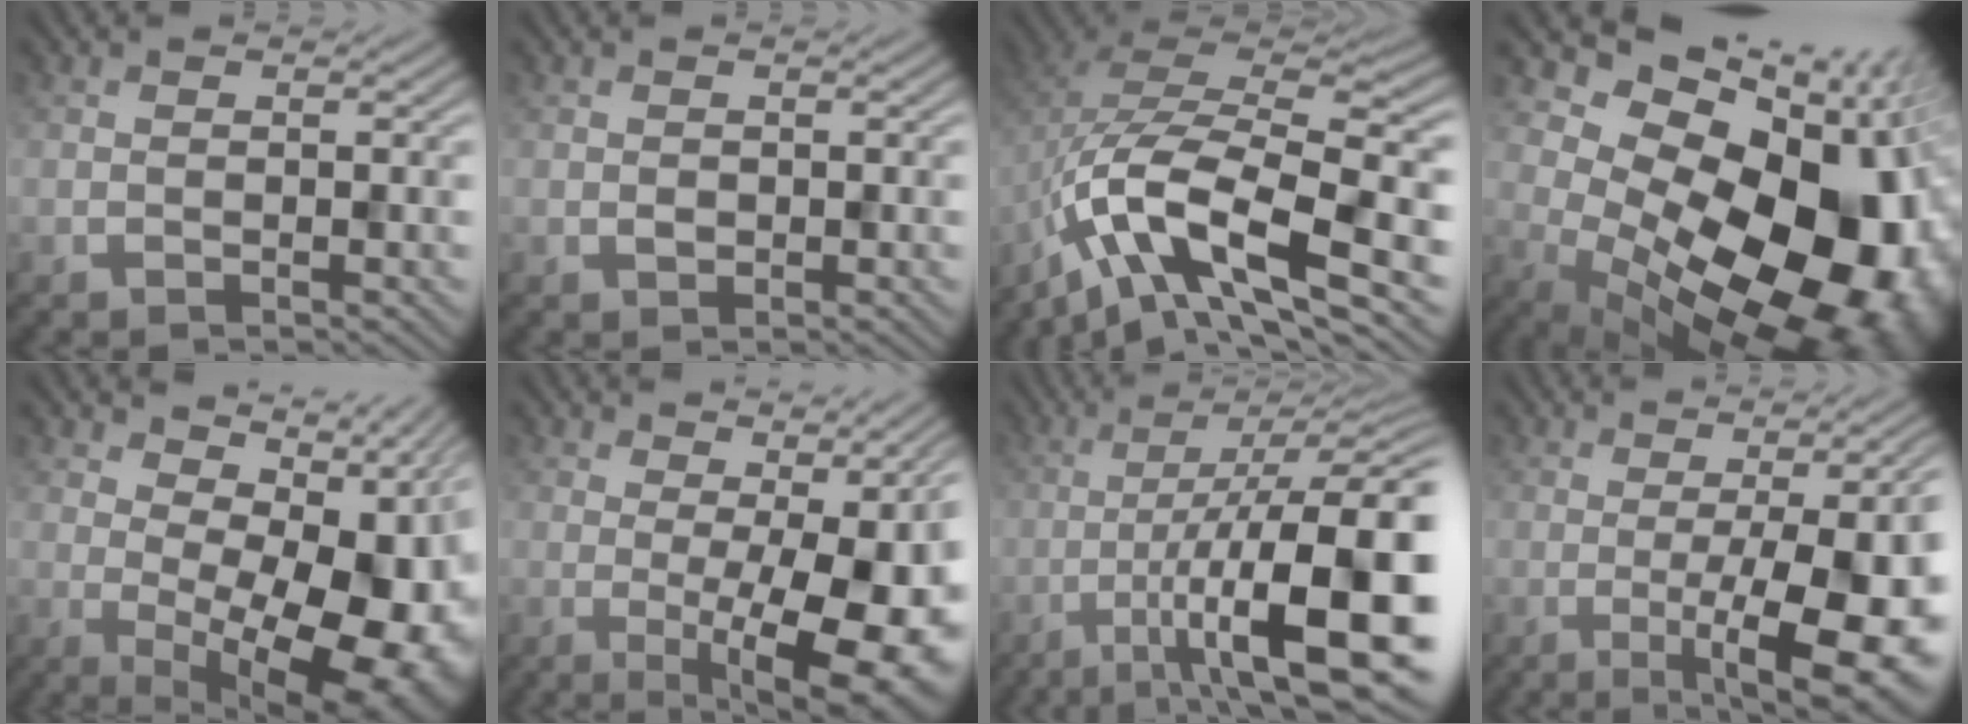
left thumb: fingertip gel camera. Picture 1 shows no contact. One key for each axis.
{"total": 0.8, "fx": 0.0, "fy": 0.7, "fz": 0.4, "tx": -0.009, "ty": -0.004, "tz": -0.001}
{"total": 14.2, "fx": -6.1, "fy": 5.9, "fz": 11.3, "tx": -0.219, "ty": -0.004, "tz": -0.115}
{"total": 19.4, "fx": 0.4, "fy": 12.6, "fz": 14.7, "tx": -0.188, "ty": -0.036, "tz": 0.046}
{"total": 16.4, "fx": 0.5, "fy": 8.9, "fz": 13.7, "tx": -0.166, "ty": -0.013, "tz": 0.037}
{"total": 13.8, "fx": -0.7, "fy": 3.9, "fz": 13.2, "tx": -0.162, "ty": 0.006, "tz": 0.004}
{"total": 17.5, "fx": -5.9, "fy": 4.5, "fz": 15.9, "tx": -0.236, "ty": -0.005, "tz": -0.089}
{"total": 15.2, "fx": -2.2, "fy": 4.6, "fz": 14.4, "tx": -0.162, "ty": 0.000, "tz": -0.026}